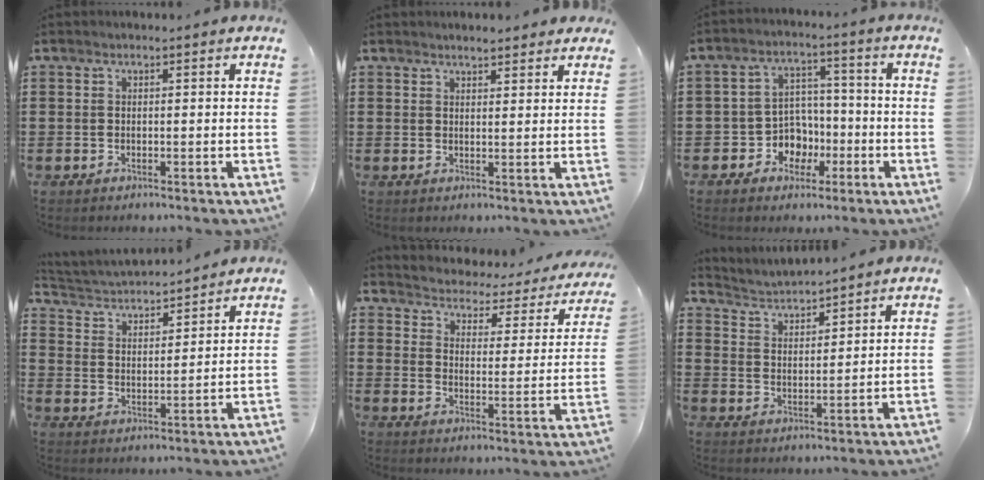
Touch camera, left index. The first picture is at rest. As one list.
[{"total": 2.2, "force": [2.1, 0.3, 0.6], "torque": [-0.015, 0.004, 0.040]}, {"total": 6.0, "force": [-2.0, 5.3, 1.8], "torque": [-0.046, 0.013, -0.034]}, {"total": 3.7, "force": [3.7, 0.3, 0.3], "torque": [-0.026, -0.026, 0.060]}, {"total": 2.1, "force": [2.1, 0.4, -0.1], "torque": [-0.019, -0.029, 0.023]}, {"total": 3.2, "force": [3.2, -0.1, -0.3], "torque": [-0.011, -0.022, 0.053]}]